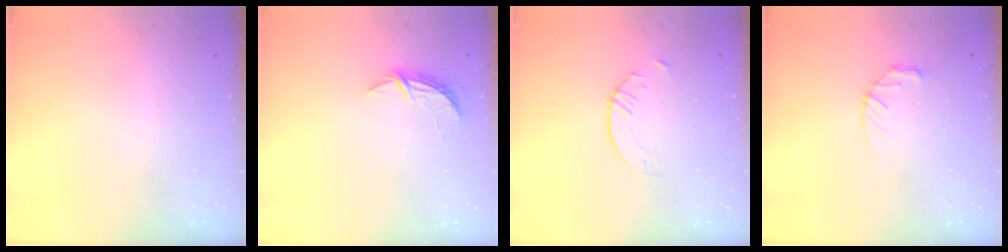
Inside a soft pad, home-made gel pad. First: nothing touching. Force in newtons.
{"total": 5.0, "press": 5.0, "slide": 0.4}
{"total": 2.9, "press": 2.9, "slide": 0.3}
{"total": 3.1, "press": 3.1, "slide": 0.4}